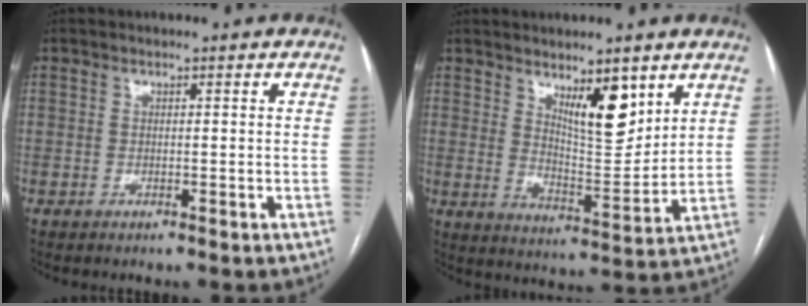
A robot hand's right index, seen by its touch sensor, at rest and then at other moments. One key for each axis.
{"total": 9.0, "fx": 5.3, "fy": 2.6, "fz": 6.8, "tx": -0.115, "ty": -0.013, "tz": 0.094}